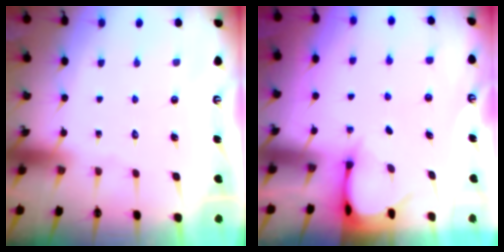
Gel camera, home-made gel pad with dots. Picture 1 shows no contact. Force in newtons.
{"total": 3.0, "press": 3.0, "slide": 0.2}